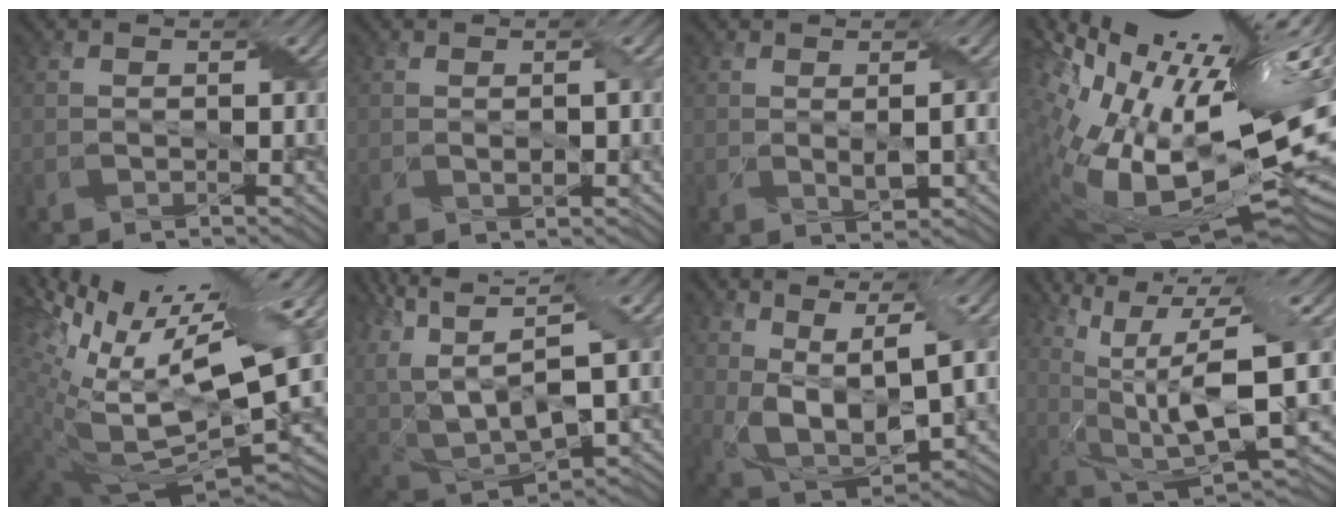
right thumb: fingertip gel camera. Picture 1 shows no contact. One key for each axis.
{"total": 1.1, "fx": 0.1, "fy": 0.4, "fz": 1.0, "tx": -0.017, "ty": -0.002, "tz": 0.004}
{"total": 1.6, "fx": 0.3, "fy": 0.6, "fz": 1.5, "tx": -0.032, "ty": -0.003, "tz": 0.010}
{"total": 21.8, "fx": 3.9, "fy": 10.4, "fz": 18.8, "tx": -0.345, "ty": 0.002, "tz": 0.087}
{"total": 18.9, "fx": 8.0, "fy": 8.1, "fz": 15.0, "tx": -0.280, "ty": 0.029, "tz": 0.164}
{"total": 15.9, "fx": 3.0, "fy": 8.2, "fz": 13.3, "tx": -0.305, "ty": -0.004, "tz": 0.095}
{"total": 9.5, "fx": 2.3, "fy": 4.3, "fz": 8.2, "tx": -0.184, "ty": -0.009, "tz": 0.050}
{"total": 14.4, "fx": 4.0, "fy": 4.6, "fz": 13.1, "tx": -0.260, "ty": -0.002, "tz": 0.081}